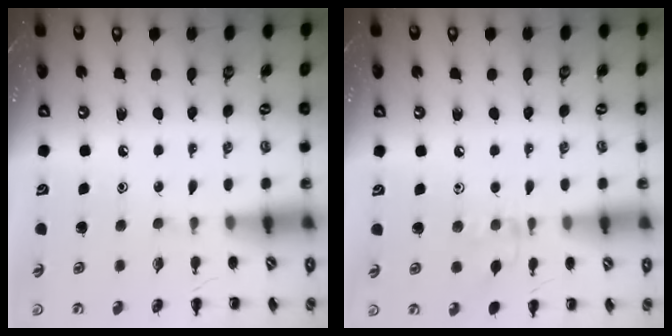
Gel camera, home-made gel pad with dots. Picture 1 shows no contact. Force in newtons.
{"total": 6.3, "press": 6.0, "slide": 1.8}